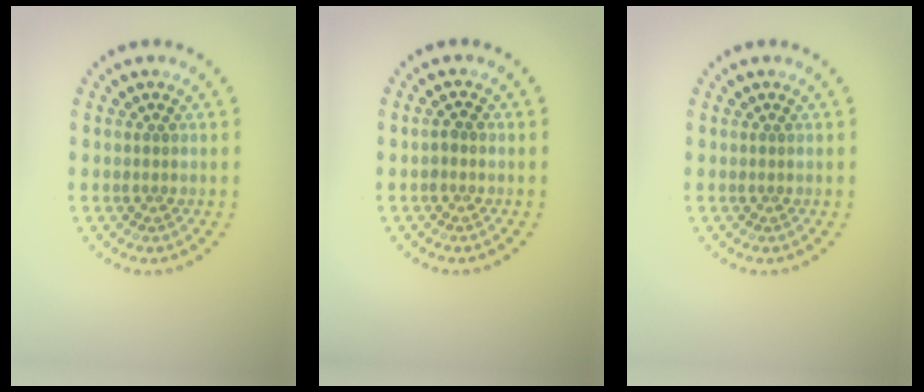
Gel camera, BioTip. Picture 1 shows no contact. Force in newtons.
{"total": 0.7, "press": 0.7, "slide": 0.0}
{"total": 0.0}